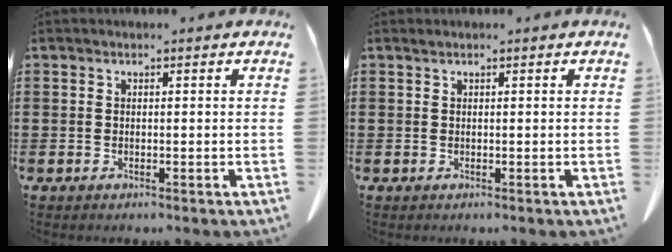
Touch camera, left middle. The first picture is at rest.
{"total": 0.0}